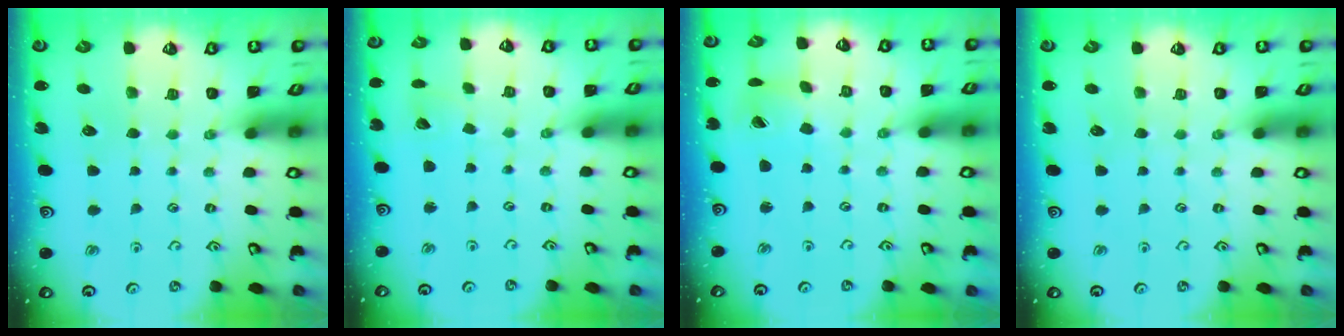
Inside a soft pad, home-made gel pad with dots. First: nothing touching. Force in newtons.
{"total": 2.6, "press": 2.6, "slide": 0.3}
{"total": 3.0, "press": 2.9, "slide": 0.5}
{"total": 0.0}